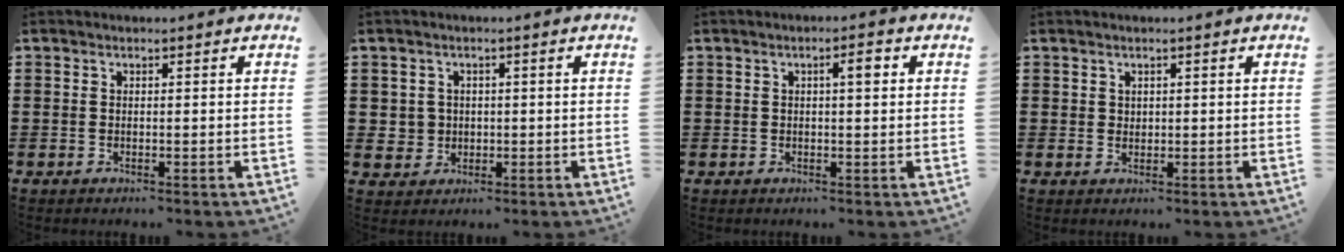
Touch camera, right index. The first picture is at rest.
{"total": 2.4, "force": [0.1, 2.4, 0.2], "torque": [-0.017, 0.008, -0.001]}
{"total": 2.4, "force": [0.6, 0.6, 2.3], "torque": [-0.029, 0.000, 0.003]}
{"total": 1.0, "force": [0.8, 0.7, 0.0], "torque": [-0.002, 0.002, 0.015]}